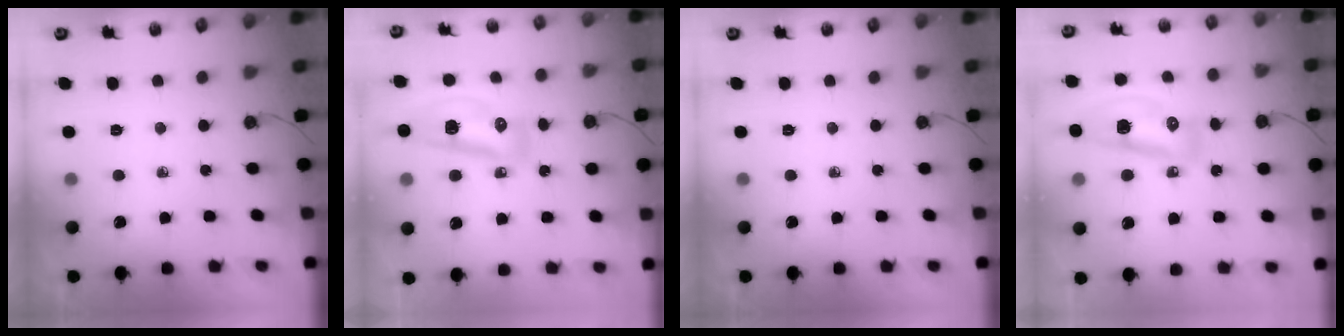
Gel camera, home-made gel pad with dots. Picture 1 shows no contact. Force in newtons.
{"total": 9.8, "press": 9.7, "slide": 1.3}
{"total": 0.0}
{"total": 17.5, "press": 13.2, "slide": 11.5}